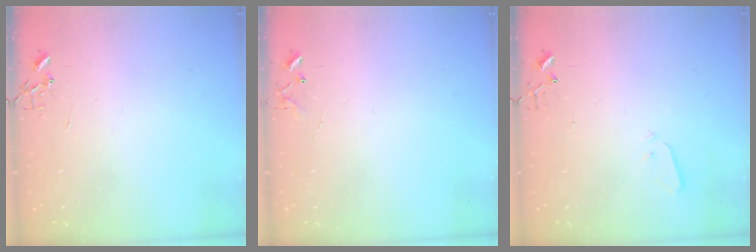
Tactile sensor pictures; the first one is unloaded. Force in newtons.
{"total": 5.9, "press": 5.9, "slide": 0.7}
{"total": 2.2, "press": 2.2, "slide": 0.4}